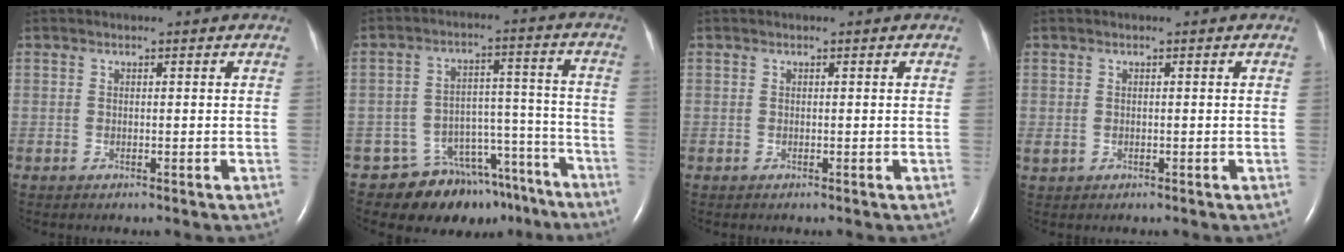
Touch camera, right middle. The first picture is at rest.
{"total": 13.1, "force": [-10.8, 7.1, 2.6], "torque": [-0.007, 0.064, -0.146]}
{"total": 0.0}
{"total": 1.0, "force": [0.0, 0.8, 0.6], "torque": [-0.018, -0.001, 0.005]}